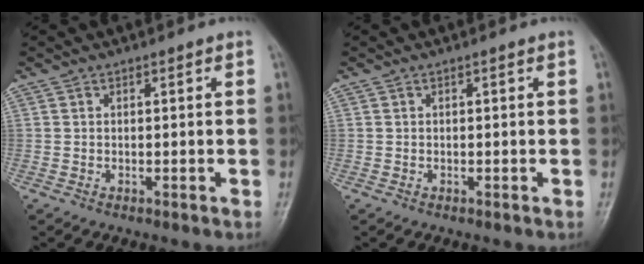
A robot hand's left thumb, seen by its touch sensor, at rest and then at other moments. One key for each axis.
{"total": 0.0}